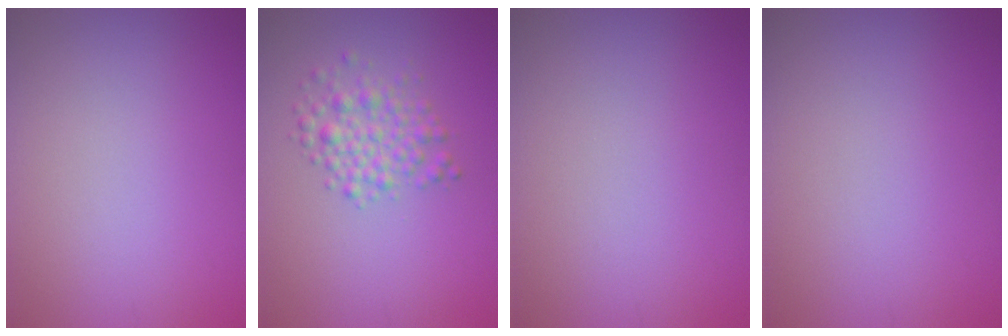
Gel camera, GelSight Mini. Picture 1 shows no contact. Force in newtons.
{"total": 2.9, "press": 2.9, "slide": 0.1}
{"total": 0.0}
{"total": 0.0}